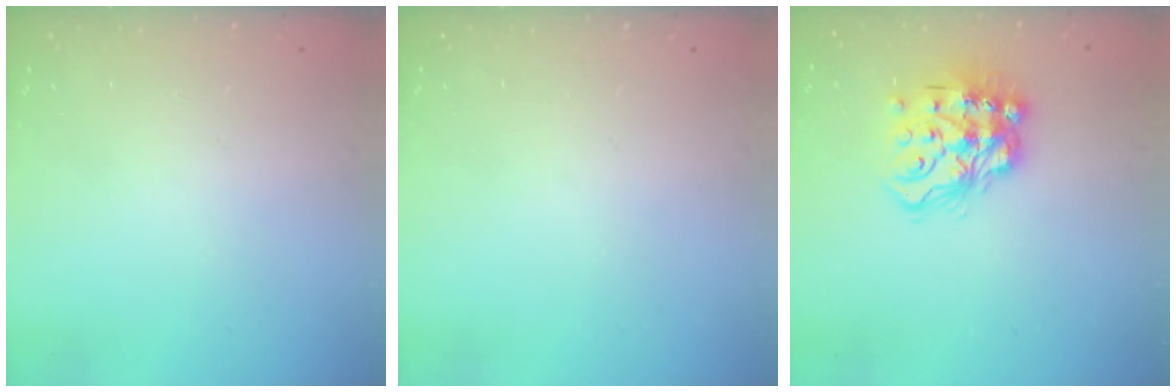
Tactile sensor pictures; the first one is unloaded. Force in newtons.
{"total": 0.0}
{"total": 15.7, "press": 15.7, "slide": 1.0}